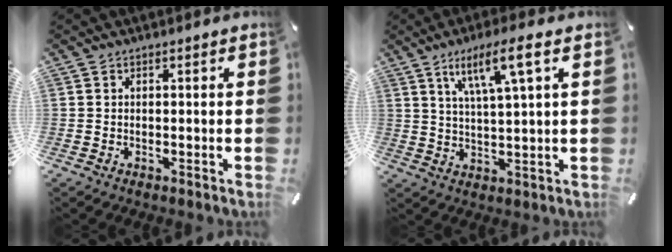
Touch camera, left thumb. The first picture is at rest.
{"total": 9.4, "force": [5.0, 1.1, 7.9], "torque": [-0.151, -0.009, 0.082]}